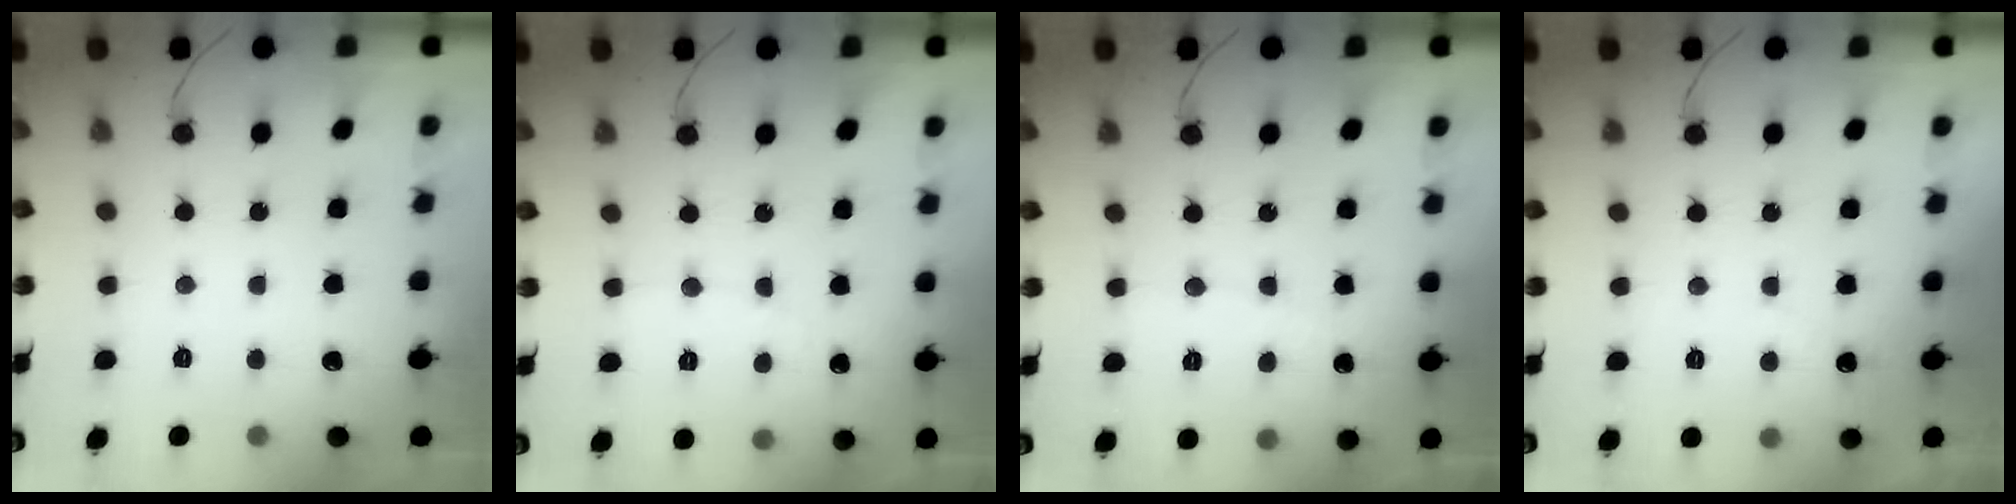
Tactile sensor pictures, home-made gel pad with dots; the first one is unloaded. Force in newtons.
{"total": 3.3, "press": 3.3, "slide": 0.4}
{"total": 3.0, "press": 2.9, "slide": 0.3}
{"total": 1.8, "press": 1.8, "slide": 0.1}